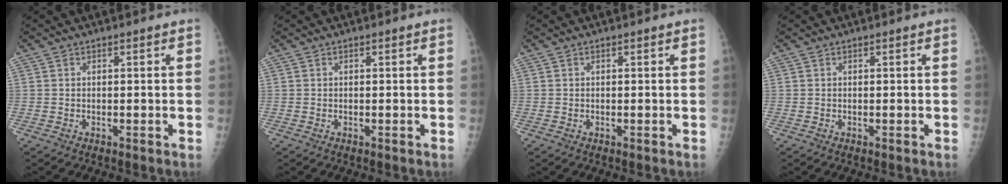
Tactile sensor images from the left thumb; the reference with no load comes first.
{"total": 0.0}
{"total": 0.0}
{"total": 0.0}